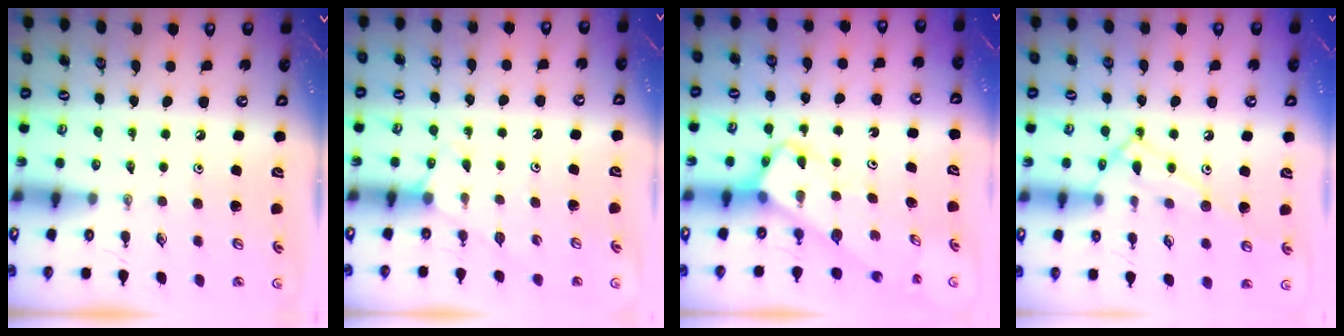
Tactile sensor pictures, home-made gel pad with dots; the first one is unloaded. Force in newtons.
{"total": 5.5, "press": 5.4, "slide": 0.6}
{"total": 3.9, "press": 3.9, "slide": 0.2}
{"total": 12.5, "press": 12.5, "slide": 0.9}